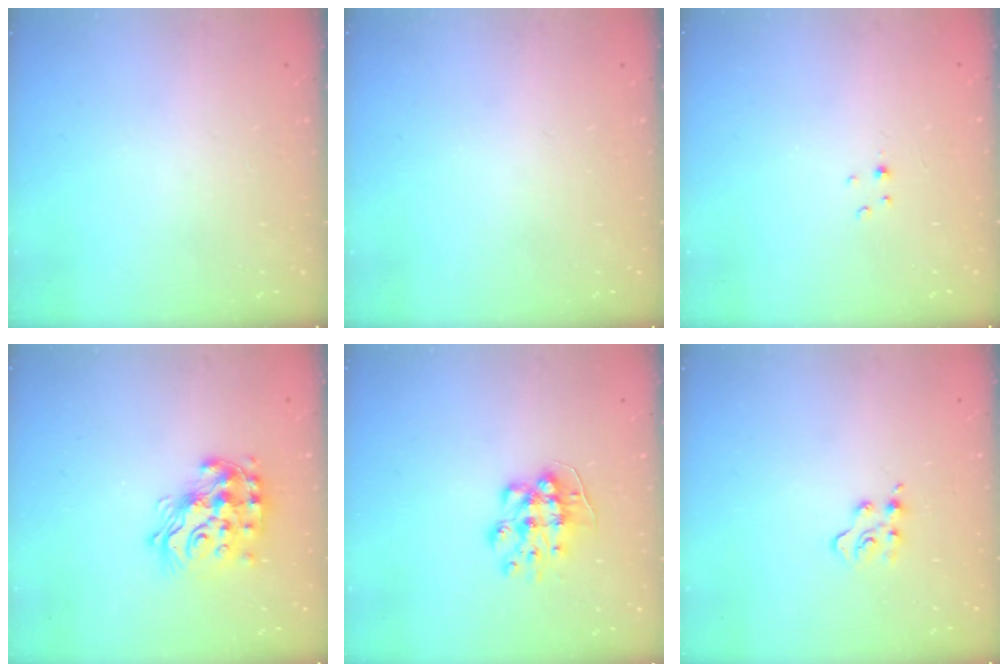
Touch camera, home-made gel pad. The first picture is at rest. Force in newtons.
{"total": 0.0}
{"total": 1.4, "press": 1.3, "slide": 0.2}
{"total": 17.5, "press": 17.4, "slide": 1.4}
{"total": 9.1, "press": 9.1, "slide": 0.3}
{"total": 4.4, "press": 4.3, "slide": 0.5}